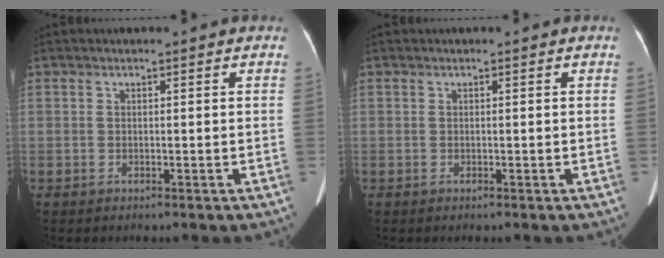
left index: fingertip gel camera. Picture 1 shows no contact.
{"total": 0.0}